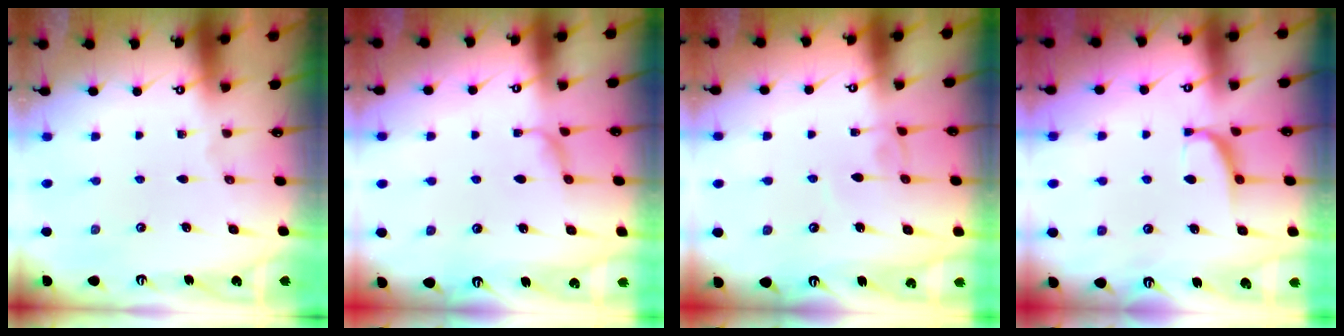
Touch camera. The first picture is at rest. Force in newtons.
{"total": 1.1, "press": 1.0, "slide": 0.5}
{"total": 3.1, "press": 3.1, "slide": 0.1}
{"total": 1.8, "press": 1.7, "slide": 0.6}